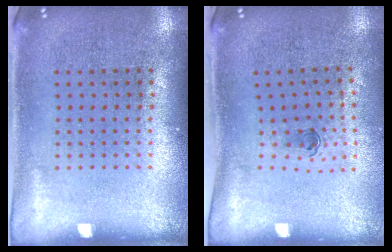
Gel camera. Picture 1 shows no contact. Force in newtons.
{"total": 0.7, "press": 0.3, "slide": 0.6}